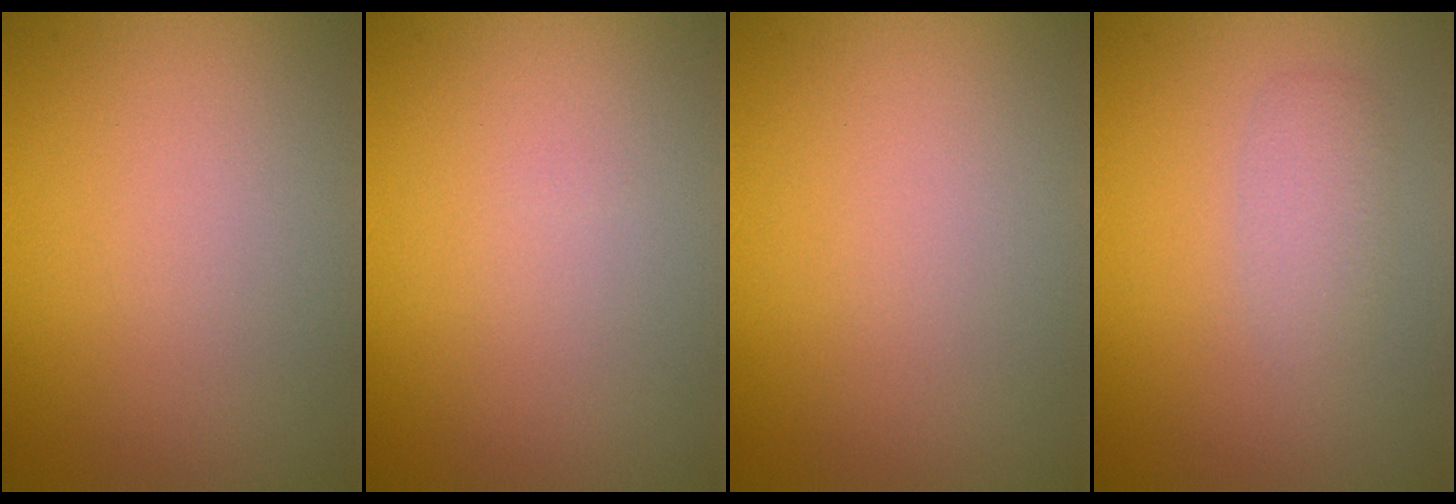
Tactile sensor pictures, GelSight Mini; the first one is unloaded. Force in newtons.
{"total": 0.0}
{"total": 0.0}
{"total": 1.8, "press": 1.8, "slide": 0.1}